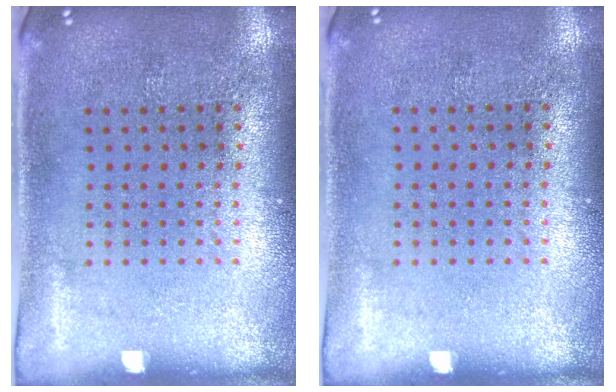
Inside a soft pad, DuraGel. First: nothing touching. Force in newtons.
{"total": 0.0}